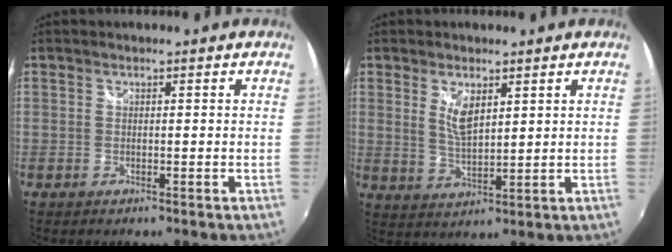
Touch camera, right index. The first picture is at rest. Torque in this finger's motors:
{"motor_torque": [0.12, 0.02, 0.09, 0.05]}